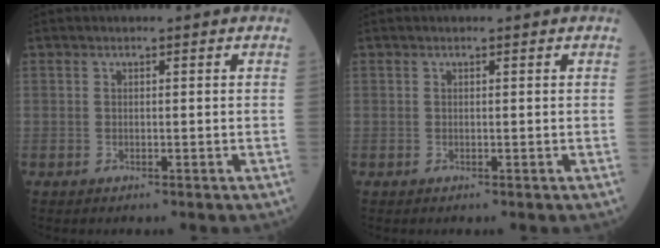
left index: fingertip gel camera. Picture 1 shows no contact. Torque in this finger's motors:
{"motor_torque": [0.20, -0.03, -0.04, -0.01]}